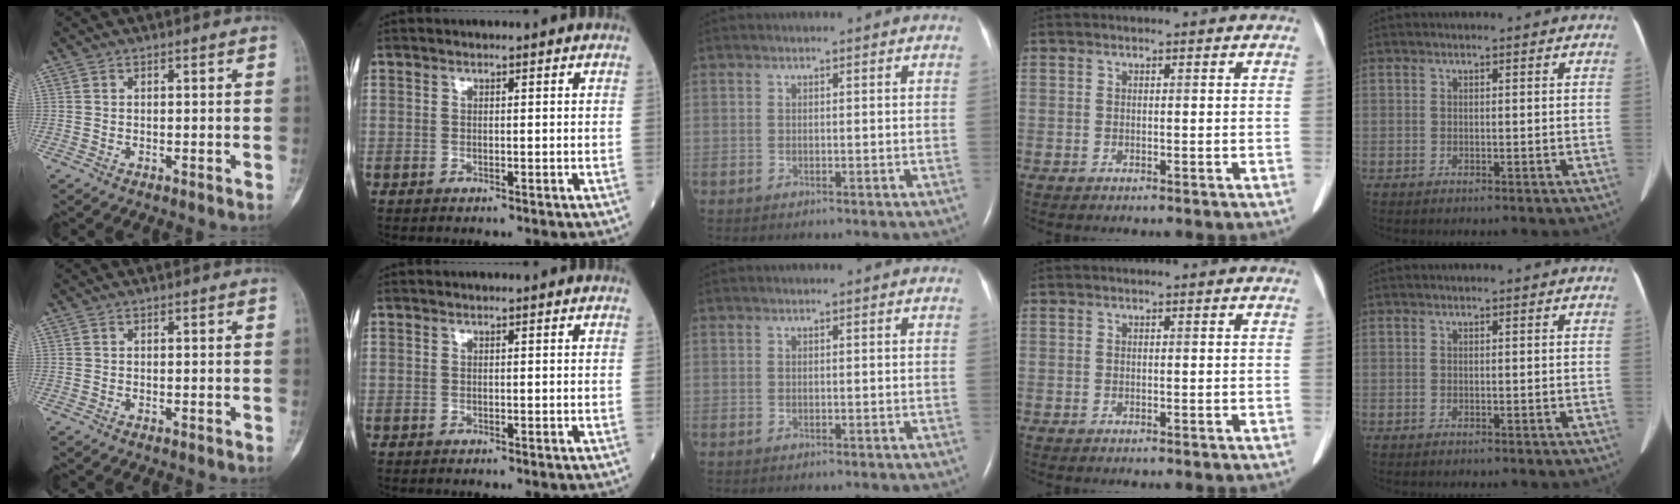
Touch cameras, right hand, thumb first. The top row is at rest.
{}